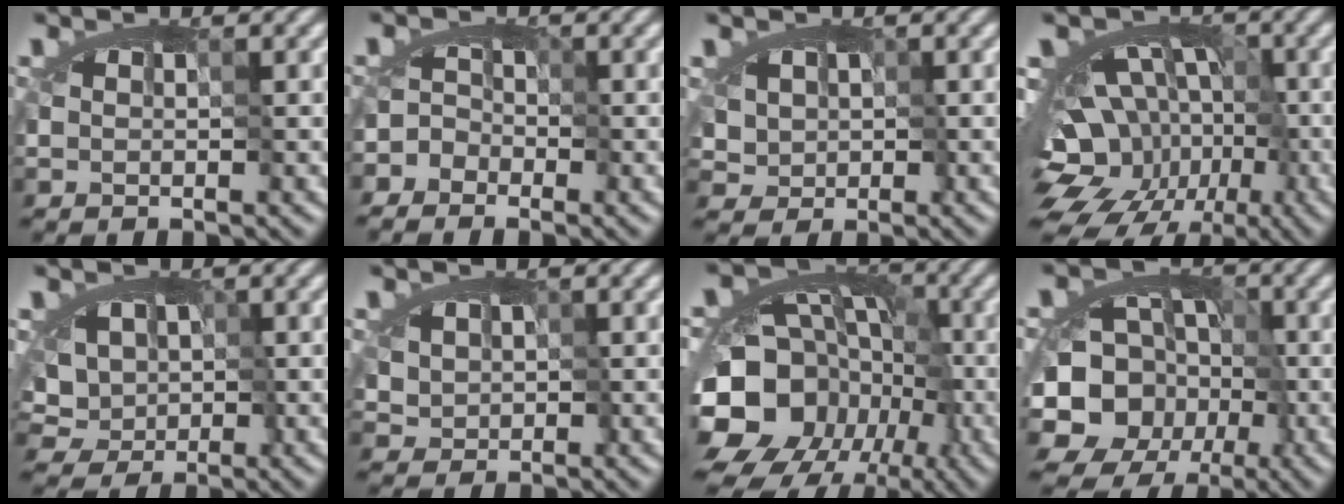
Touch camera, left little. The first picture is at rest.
{"total": 2.7, "force": [-1.6, 2.1, 0.5], "torque": [0.015, 0.011, -0.043]}
{"total": 1.4, "force": [-0.7, 1.2, 0.1], "torque": [-0.004, -0.008, -0.004]}
{"total": 13.5, "force": [-6.0, 9.7, 7.3], "torque": [-0.099, -0.014, -0.086]}
{"total": 3.3, "force": [-0.7, 2.8, 1.6], "torque": [-0.017, 0.003, -0.003]}
{"total": 1.1, "force": [-0.5, 1.0, 0.1], "torque": [-0.006, -0.008, -0.002]}
{"total": 16.3, "force": [-8.7, 12.4, 5.9], "torque": [-0.093, -0.030, -0.156]}
{"total": 11.4, "force": [-6.5, 8.6, 3.7], "torque": [-0.046, -0.020, -0.112]}